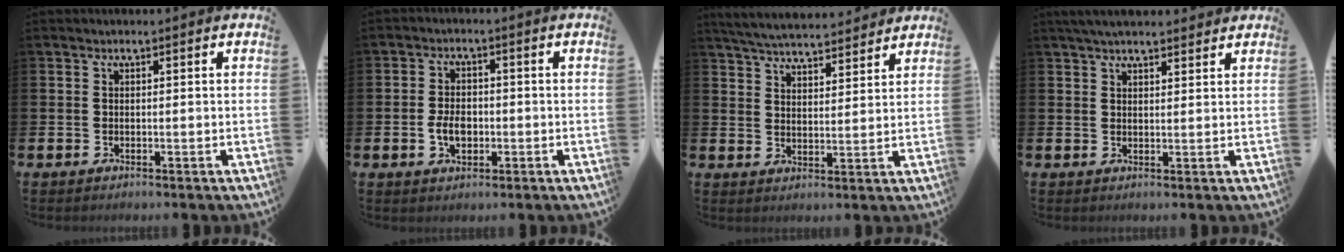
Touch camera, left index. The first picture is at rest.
{"total": 3.7, "force": [-0.7, 2.4, 2.6], "torque": [-0.041, 0.001, -0.016]}
{"total": 5.6, "force": [5.5, 0.7, 0.8], "torque": [-0.035, -0.032, 0.097]}
{"total": 3.6, "force": [3.4, 0.7, 1.1], "torque": [-0.029, -0.005, 0.062]}